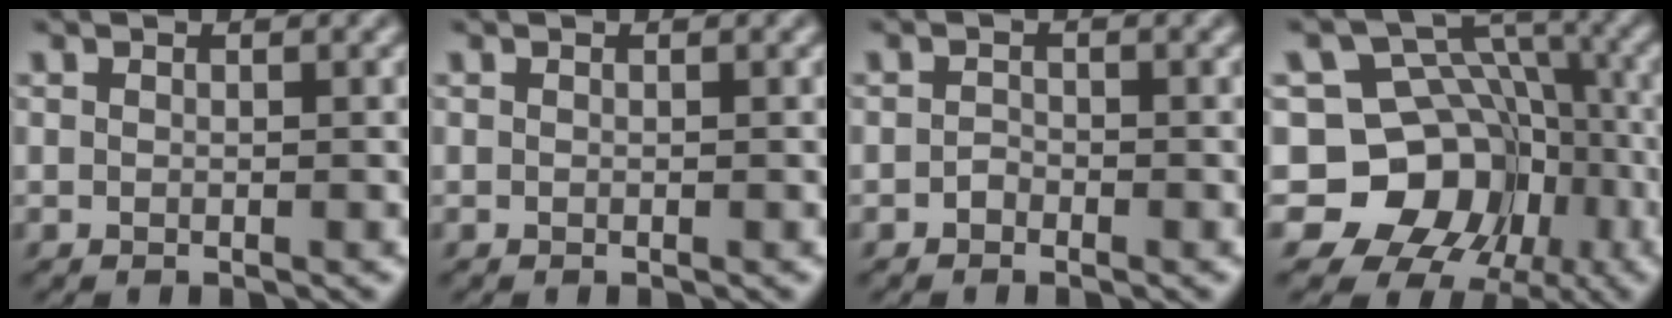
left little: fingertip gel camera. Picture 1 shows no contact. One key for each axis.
{"total": 0.0}
{"total": 0.9, "fx": -0.7, "fy": 0.5, "fz": 0.2, "tx": -0.003, "ty": 0.000, "tz": -0.016}
{"total": 11.9, "fx": -4.5, "fy": 9.7, "fz": 5.4, "tx": -0.079, "ty": 0.017, "tz": -0.101}